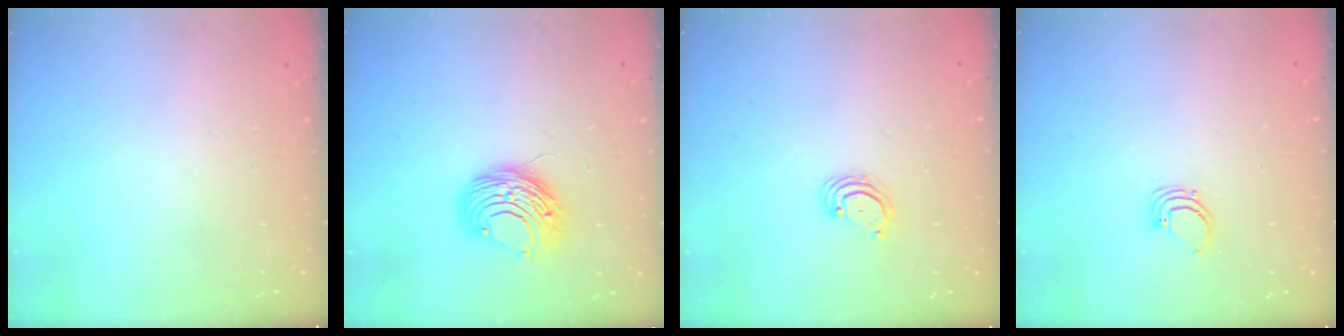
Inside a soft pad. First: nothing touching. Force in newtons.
{"total": 9.1, "press": 9.1, "slide": 0.5}
{"total": 2.6, "press": 2.6, "slide": 0.3}
{"total": 2.3, "press": 2.3, "slide": 0.1}